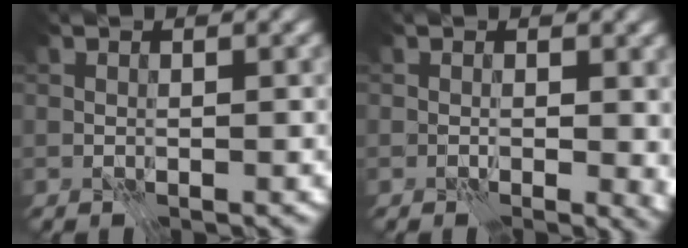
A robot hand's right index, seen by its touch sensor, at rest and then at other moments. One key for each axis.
{"total": 2.0, "fx": 0.3, "fy": 1.2, "fz": 1.5, "tx": -0.011, "ty": -0.006, "tz": 0.005}